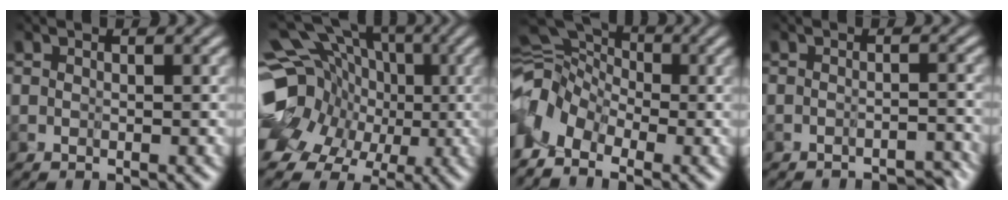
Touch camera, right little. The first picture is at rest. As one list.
[{"total": 15.0, "force": [-1.0, 12.9, 7.5], "torque": [-0.173, 0.014, -0.022]}, {"total": 4.1, "force": [-2.7, 2.3, 2.0], "torque": [-0.057, 0.004, -0.068]}, {"total": 3.9, "force": [-3.1, -1.5, -1.9], "torque": [0.039, -0.001, -0.053]}]